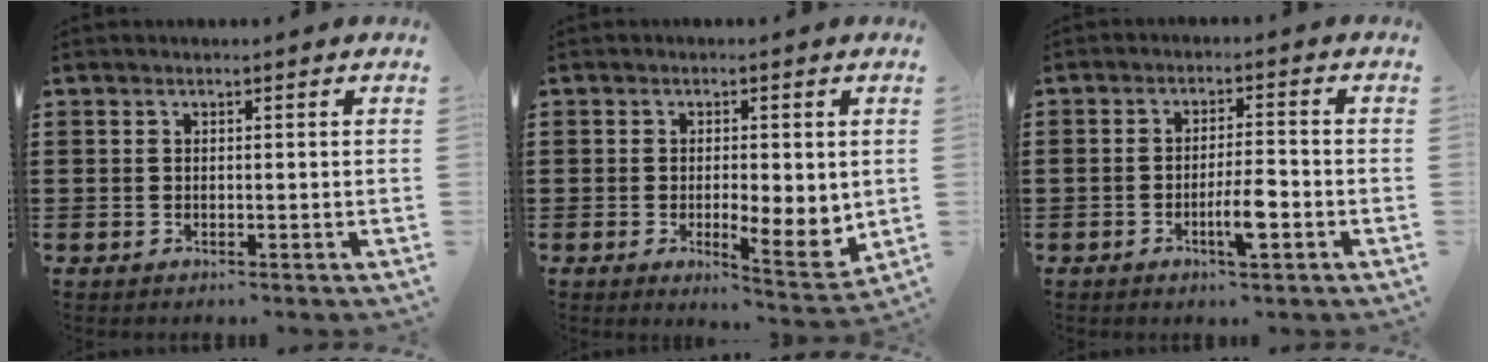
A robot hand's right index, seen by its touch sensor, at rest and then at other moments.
{"total": 4.6, "force": [-0.2, 1.7, 4.2], "torque": [-0.069, -0.001, -0.006]}
{"total": 5.1, "force": [-2.0, 1.1, 4.6], "torque": [-0.090, -0.002, -0.038]}